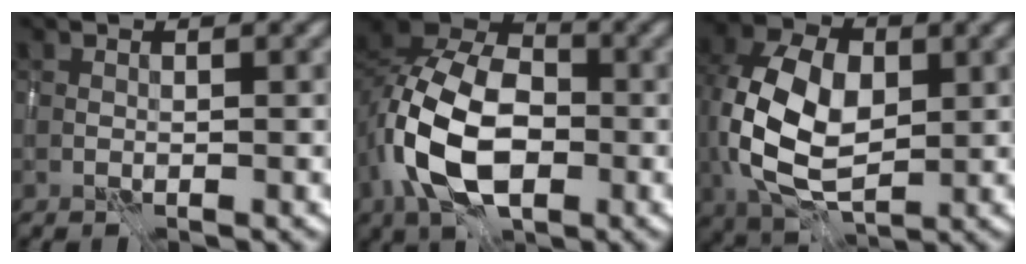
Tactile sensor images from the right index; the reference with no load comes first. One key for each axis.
{"total": 11.2, "fx": -3.4, "fy": 7.2, "fz": 7.9, "tx": -0.156, "ty": -0.002, "tz": -0.077}
{"total": 10.3, "fx": 0.5, "fy": 6.9, "fz": 7.7, "tx": -0.167, "ty": 0.003, "tz": 0.007}